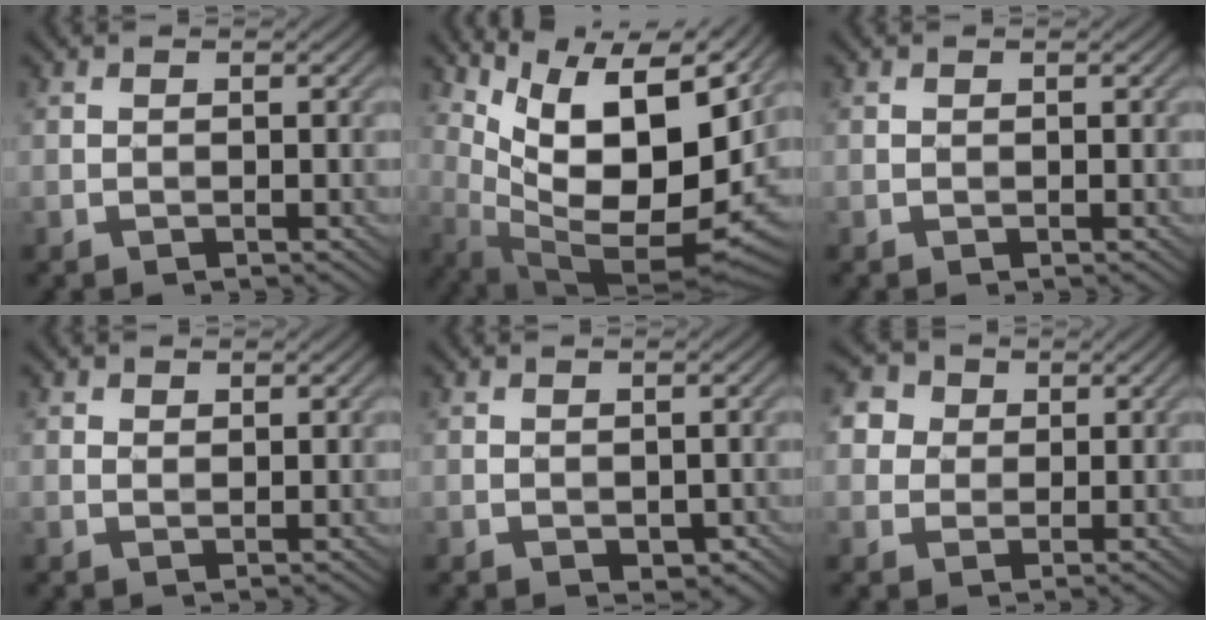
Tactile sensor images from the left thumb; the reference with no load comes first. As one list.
[{"total": 14.8, "force": [6.3, 5.9, 12.0], "torque": [-0.225, 0.012, 0.130]}, {"total": 0.0}, {"total": 1.2, "force": [1.0, 0.6, 0.4], "torque": [-0.008, 0.001, 0.020]}, {"total": 0.9, "force": [-0.1, 0.8, 0.4], "torque": [-0.013, -0.006, 0.003]}, {"total": 5.3, "force": [2.2, 4.5, 2.0], "torque": [-0.085, 0.017, 0.032]}]